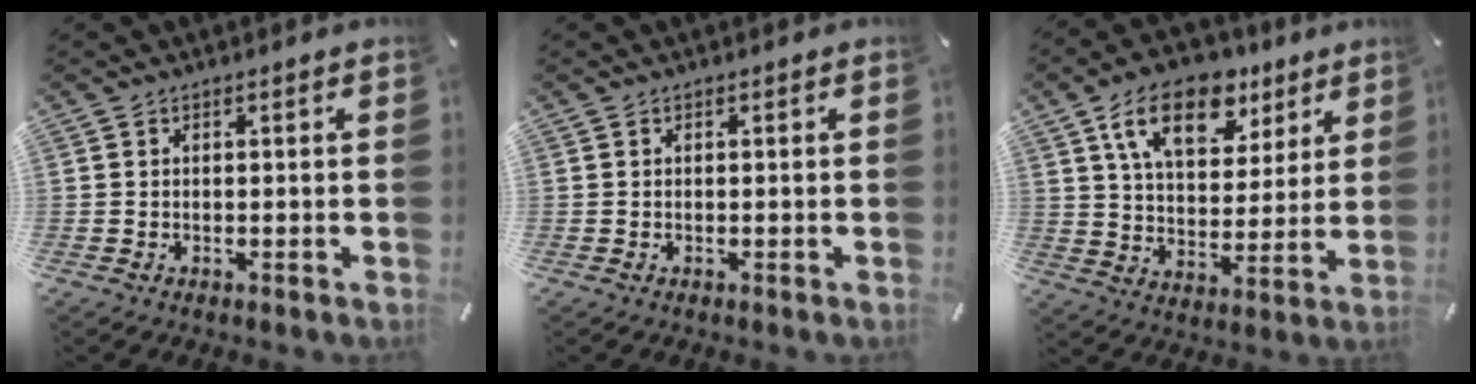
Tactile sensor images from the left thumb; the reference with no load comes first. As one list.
[{"total": 0.0}, {"total": 16.1, "force": [9.2, 9.3, 9.4], "torque": [-0.157, -0.027, 0.162]}]